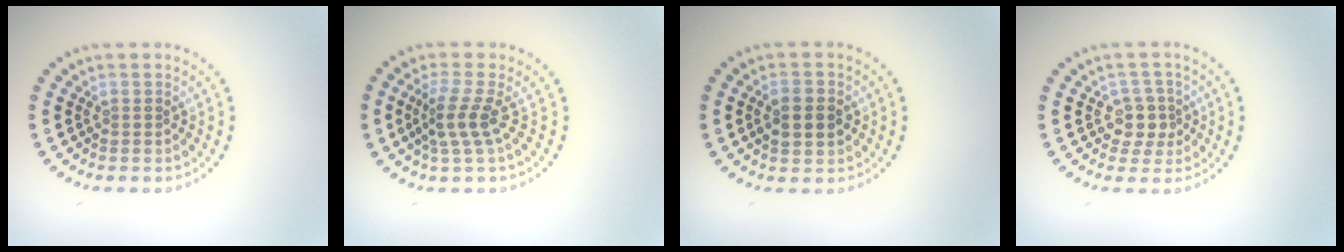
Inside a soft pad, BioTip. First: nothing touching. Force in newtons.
{"total": 2.6, "press": 1.9, "slide": 1.8}
{"total": 3.3, "press": 3.3, "slide": 0.2}
{"total": 2.5, "press": 2.2, "slide": 1.2}